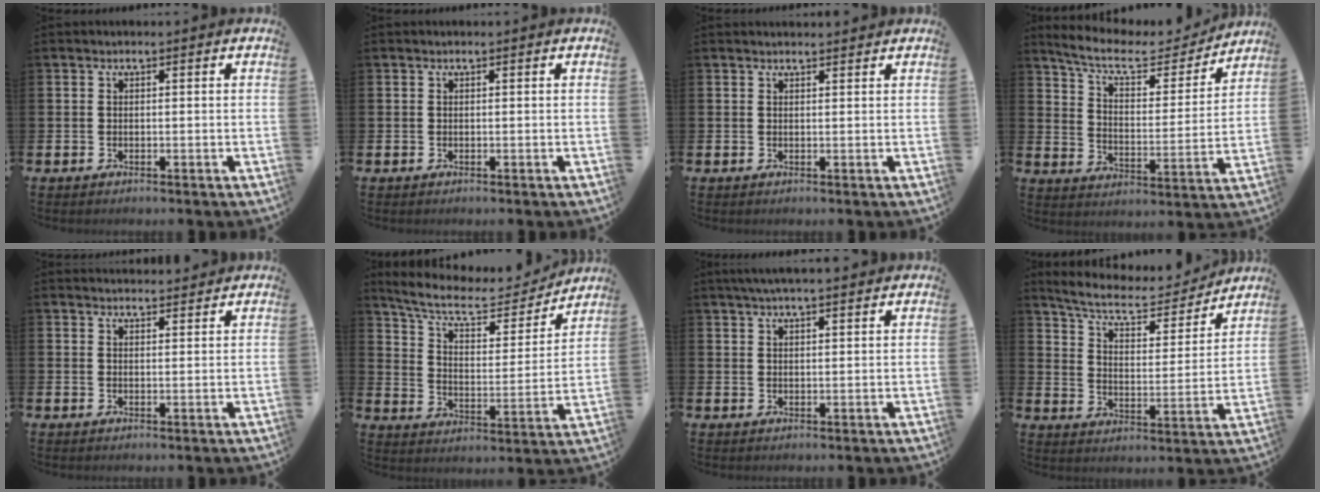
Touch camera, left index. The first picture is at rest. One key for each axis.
{"total": 0.0}
{"total": 0.8, "fx": 0.8, "fy": 0.0, "fz": 0.1, "tx": 0.007, "ty": -0.006, "tz": 0.013}
{"total": 9.1, "fx": 7.8, "fy": 2.7, "fz": 3.7, "tx": -0.098, "ty": -0.050, "tz": 0.130}
{"total": 2.1, "fx": 2.1, "fy": 0.2, "fz": -0.1, "tx": 0.006, "ty": -0.015, "tz": 0.037}
{"total": 9.3, "fx": 7.9, "fy": 3.1, "fz": 3.8, "tx": -0.101, "ty": -0.052, "tz": 0.130}
{"total": 3.3, "fx": 2.9, "fy": 0.2, "fz": 1.5, "tx": -0.034, "ty": -0.003, "tz": 0.053}
{"total": 8.0, "fx": 7.0, "fy": 2.2, "fz": 3.0, "tx": -0.088, "ty": -0.047, "tz": 0.118}